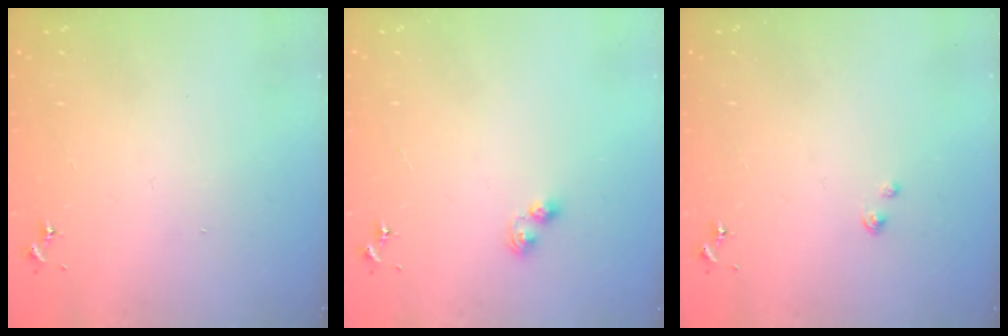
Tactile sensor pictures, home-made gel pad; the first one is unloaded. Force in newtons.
{"total": 3.3, "press": 3.3, "slide": 0.4}
{"total": 2.3, "press": 2.3, "slide": 0.3}